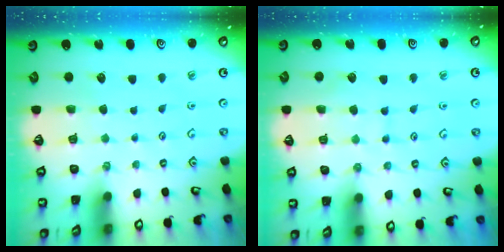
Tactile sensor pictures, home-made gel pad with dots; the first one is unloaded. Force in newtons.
{"total": 6.1, "press": 6.1, "slide": 0.5}